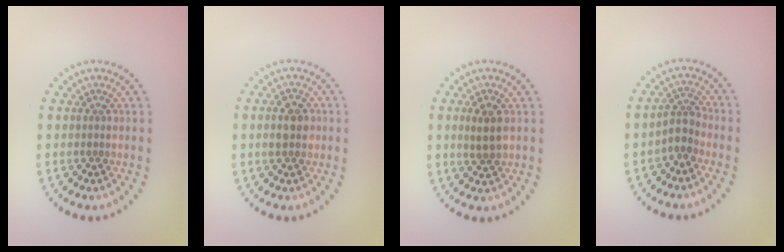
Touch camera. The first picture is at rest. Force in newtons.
{"total": 2.6, "press": 2.6, "slide": 0.1}
{"total": 2.4, "press": 2.3, "slide": 0.5}
{"total": 2.0, "press": 1.4, "slide": 1.3}